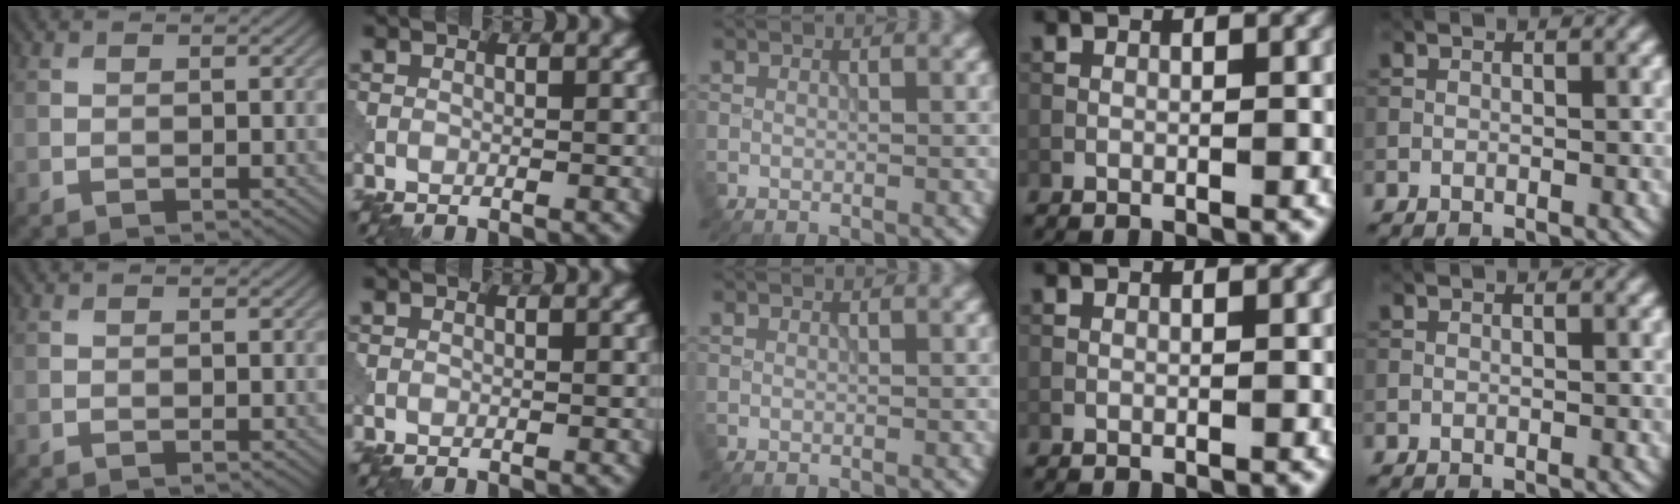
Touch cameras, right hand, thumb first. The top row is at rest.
{}